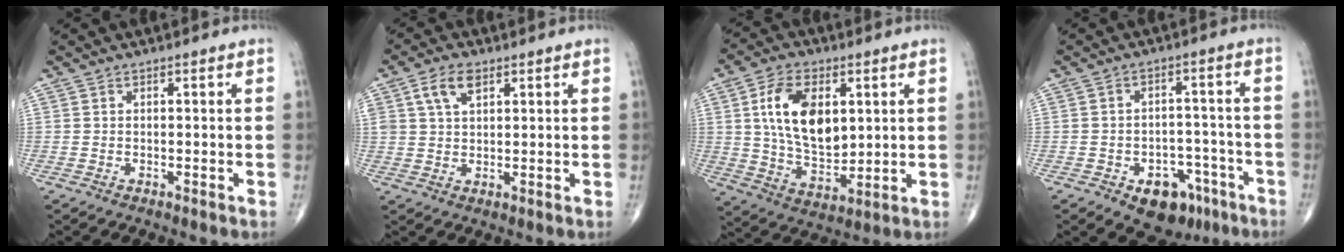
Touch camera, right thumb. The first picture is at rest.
{"total": 5.7, "force": [2.7, 3.2, 3.9], "torque": [-0.069, -0.002, 0.053]}
{"total": 15.0, "force": [3.5, 8.7, 11.7], "torque": [-0.188, -0.018, 0.069]}
{"total": 10.2, "force": [-5.6, 6.6, 5.4], "torque": [-0.037, 0.041, -0.070]}